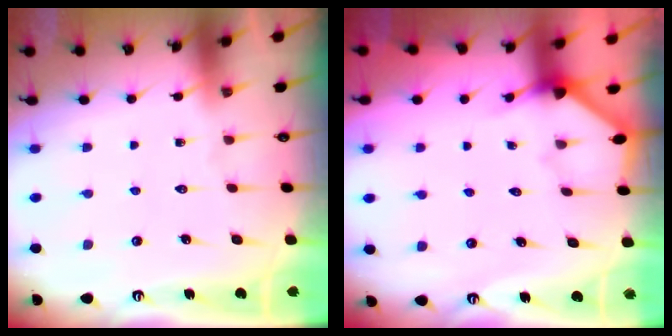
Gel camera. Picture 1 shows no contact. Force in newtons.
{"total": 2.9, "press": 2.8, "slide": 0.4}